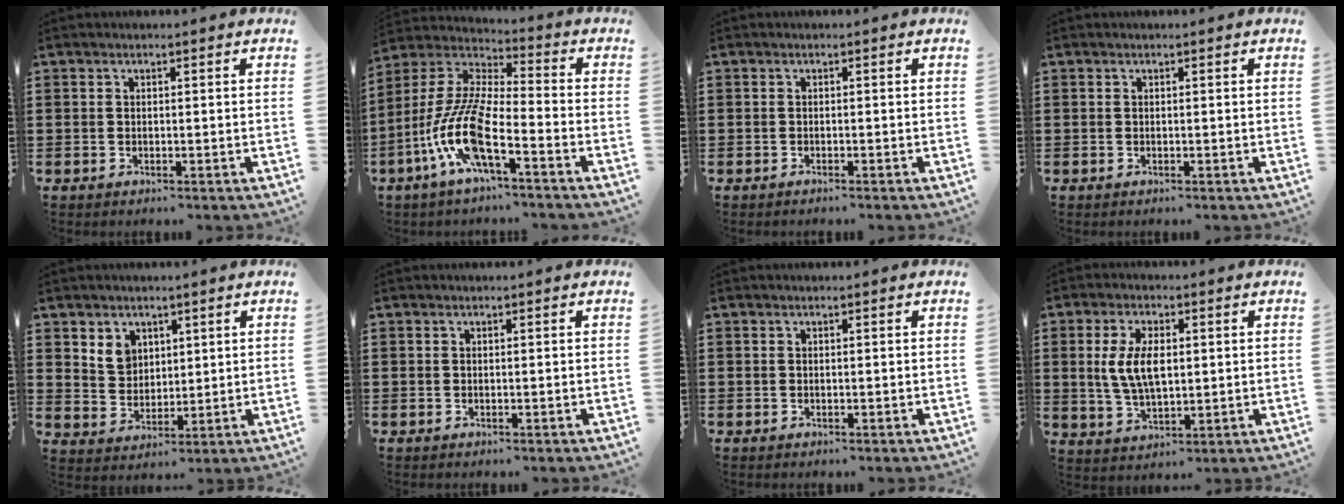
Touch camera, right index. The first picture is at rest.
{"total": 12.0, "force": [-6.3, 2.2, 9.9], "torque": [-0.241, -0.025, -0.131]}
{"total": 0.7, "force": [-0.6, -0.2, 0.1], "torque": [-0.002, -0.003, -0.013]}
{"total": 0.0}
{"total": 4.7, "force": [2.6, 3.8, 1.2], "torque": [-0.034, 0.011, 0.047]}
{"total": 0.0}
{"total": 0.0}
{"total": 7.2, "force": [0.8, 3.6, 6.2], "torque": [-0.128, 0.003, 0.007]}